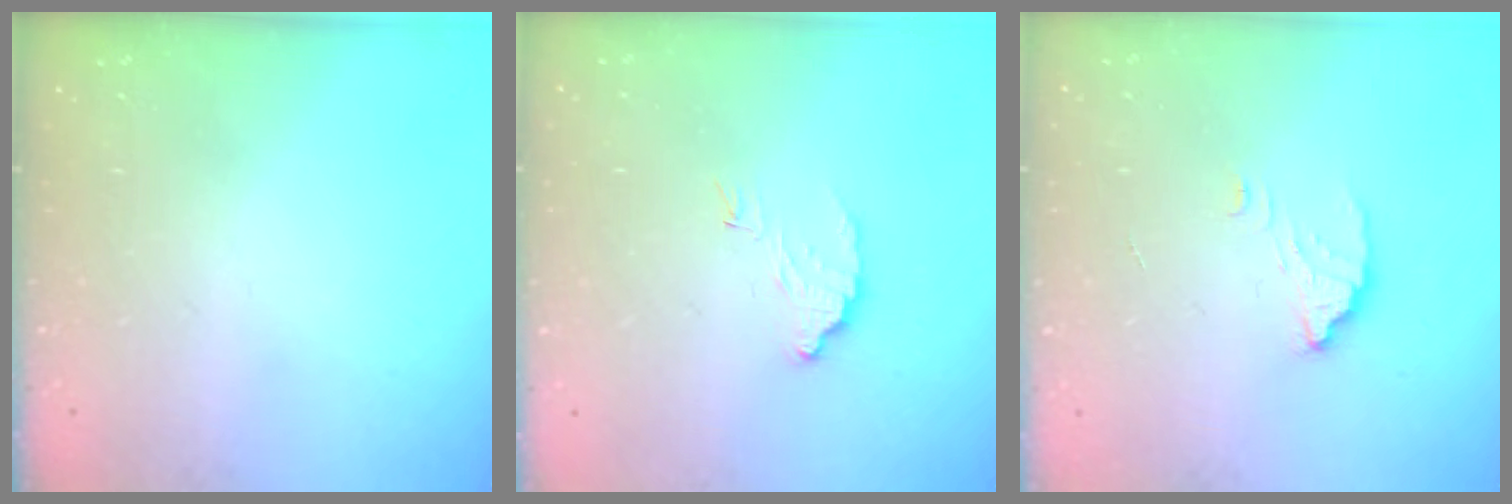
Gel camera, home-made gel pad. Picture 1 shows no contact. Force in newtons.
{"total": 5.3, "press": 5.3, "slide": 0.1}
{"total": 3.0, "press": 3.0, "slide": 0.2}